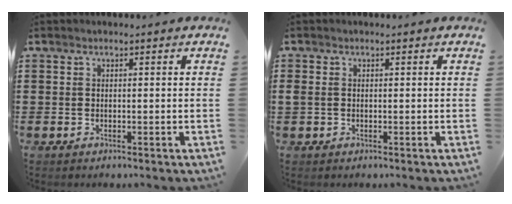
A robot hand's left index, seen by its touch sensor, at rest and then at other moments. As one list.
[{"total": 1.0, "force": [-0.1, 0.7, 0.7], "torque": [-0.023, 0.002, -0.005]}]